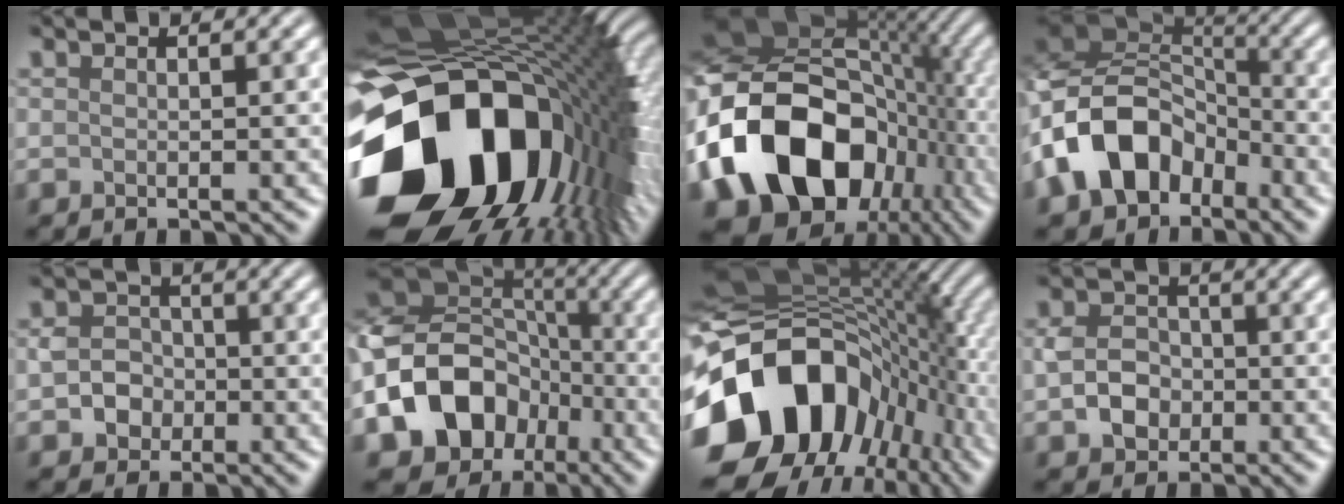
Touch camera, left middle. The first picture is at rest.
{"total": 18.9, "force": [-5.2, 12.9, 12.8], "torque": [-0.263, -0.030, -0.081]}
{"total": 18.0, "force": [-3.7, 13.2, 11.6], "torque": [-0.224, -0.010, -0.060]}
{"total": 10.6, "force": [-4.5, 7.5, 6.0], "torque": [-0.116, 0.007, -0.093]}
{"total": 2.7, "force": [-0.7, 2.4, 1.1], "torque": [-0.017, 0.005, -0.012]}
{"total": 15.7, "force": [-6.2, 12.6, 7.2], "torque": [-0.163, -0.010, -0.115]}
{"total": 17.8, "force": [-5.0, 13.4, 10.6], "torque": [-0.205, -0.021, -0.081]}
{"total": 3.5, "force": [-0.8, 2.9, 1.9], "torque": [-0.037, 0.003, -0.014]}